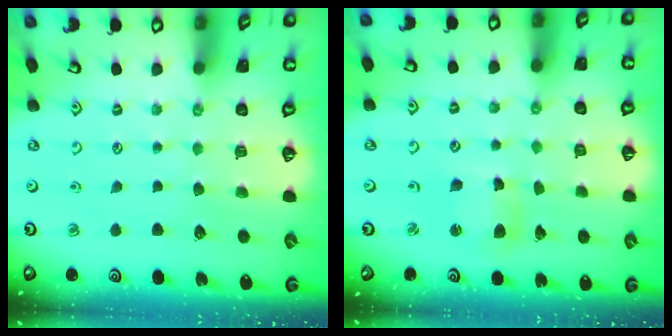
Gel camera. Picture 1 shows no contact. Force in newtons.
{"total": 6.1, "press": 6.0, "slide": 0.9}